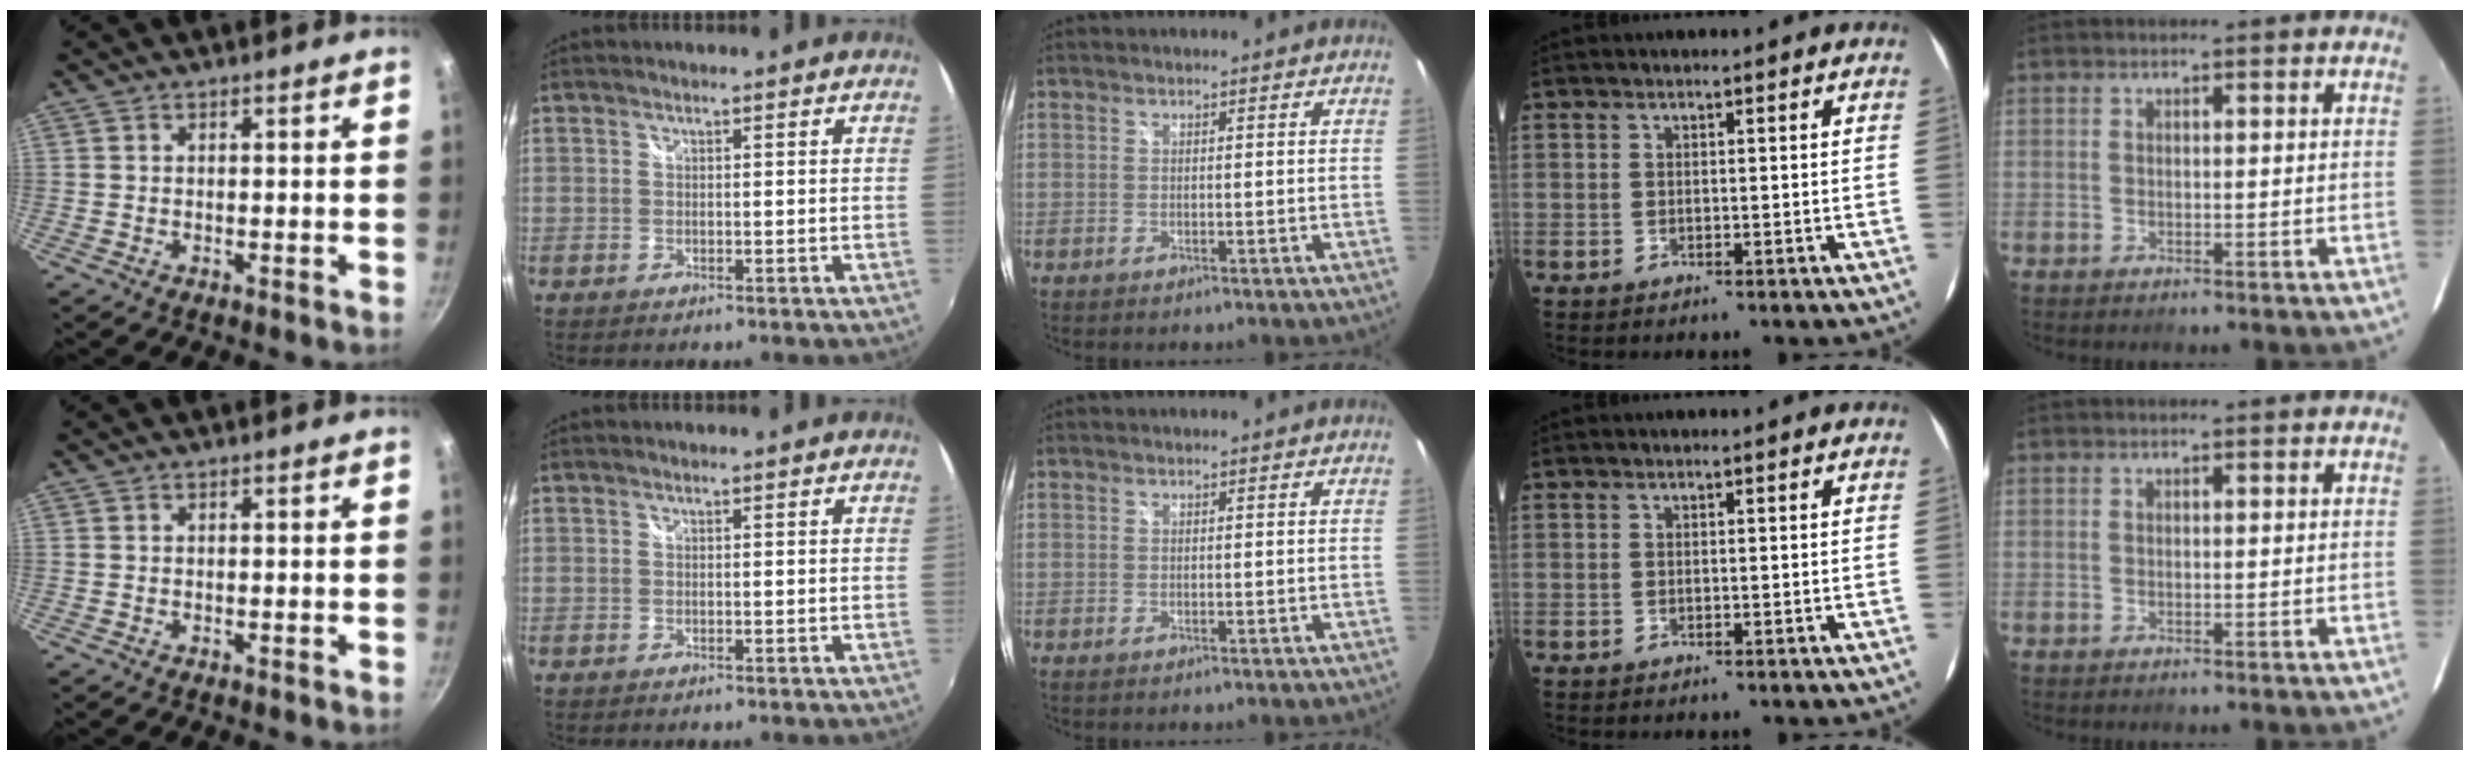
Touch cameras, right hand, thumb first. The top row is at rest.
{}